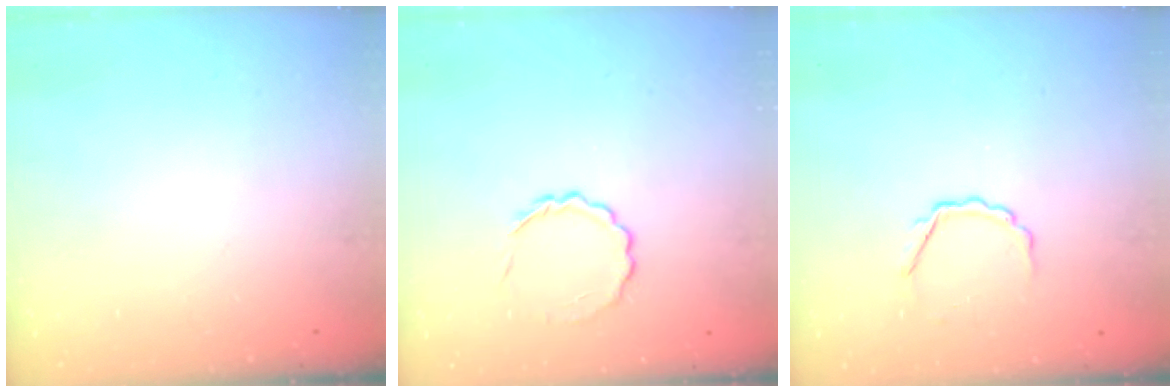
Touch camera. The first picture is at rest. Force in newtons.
{"total": 5.8, "press": 5.5, "slide": 1.9}
{"total": 4.0, "press": 3.9, "slide": 0.7}